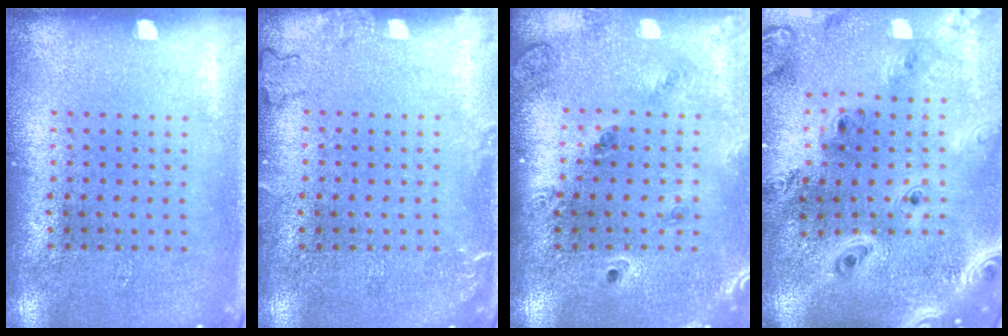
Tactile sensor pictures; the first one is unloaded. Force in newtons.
{"total": 1.3, "press": 1.3, "slide": 0.3}
{"total": 1.4, "press": 1.3, "slide": 0.2}
{"total": 3.1, "press": 2.6, "slide": 1.8}